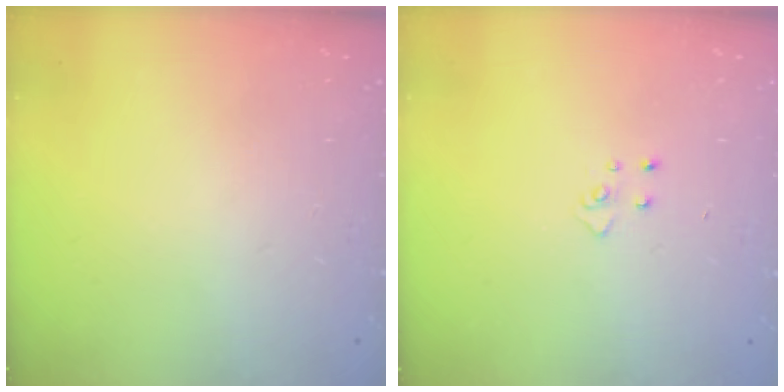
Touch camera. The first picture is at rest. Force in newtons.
{"total": 3.4, "press": 3.4, "slide": 0.4}